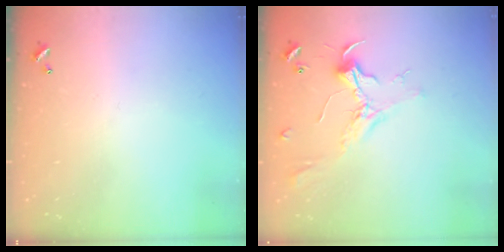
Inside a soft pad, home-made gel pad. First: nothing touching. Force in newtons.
{"total": 2.4, "press": 2.3, "slide": 0.8}